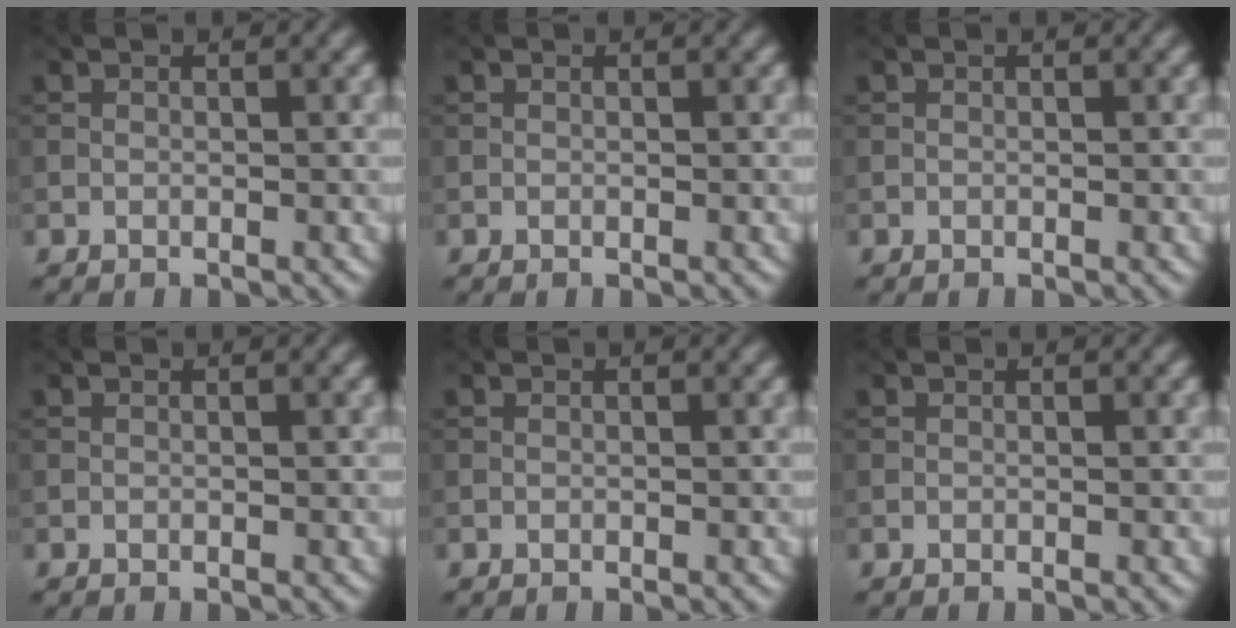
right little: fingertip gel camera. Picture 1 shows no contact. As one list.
[{"total": 0.0}, {"total": 0.0}, {"total": 0.0}, {"total": 0.0}, {"total": 0.0}]